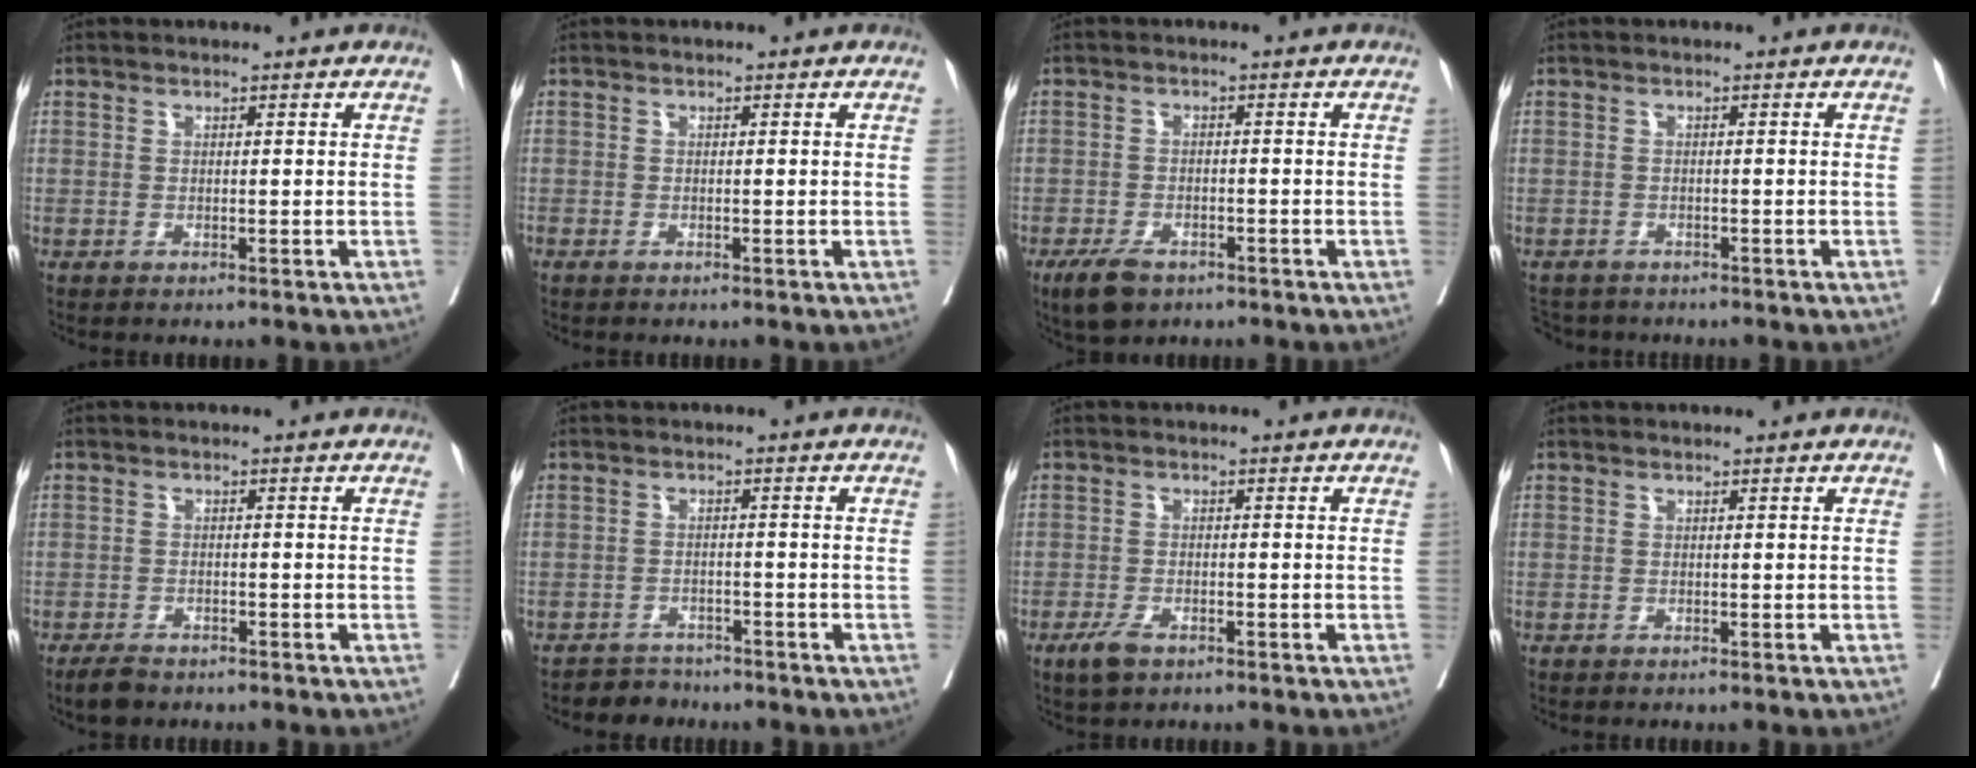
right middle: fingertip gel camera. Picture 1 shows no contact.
{"total": 0.0}
{"total": 4.9, "force": [-3.3, 2.3, 2.7], "torque": [-0.054, -0.005, -0.052]}
{"total": 4.2, "force": [-3.8, 1.6, 0.3], "torque": [0.001, -0.007, -0.062]}
{"total": 2.9, "force": [-2.3, 1.1, 1.2], "torque": [-0.024, -0.002, -0.039]}
{"total": 3.0, "force": [-2.6, 1.1, -0.9], "torque": [0.016, -0.001, -0.046]}
{"total": 3.1, "force": [-2.0, 1.2, 2.1], "torque": [-0.044, -0.003, -0.032]}
{"total": 0.0}